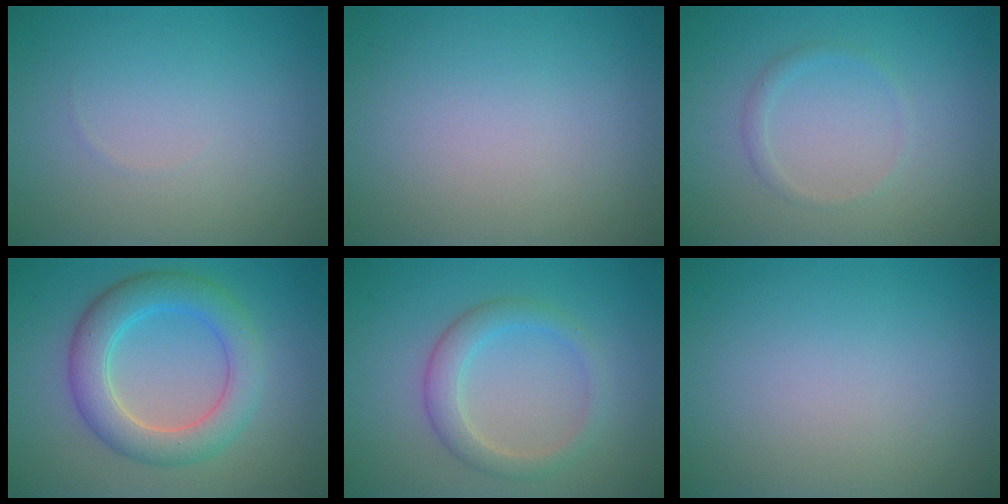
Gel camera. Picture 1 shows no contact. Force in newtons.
{"total": 0.0}
{"total": 1.0, "press": 1.0, "slide": 0.1}
{"total": 5.5, "press": 5.5, "slide": 0.2}
{"total": 2.8, "press": 2.8, "slide": 0.2}
{"total": 0.0}